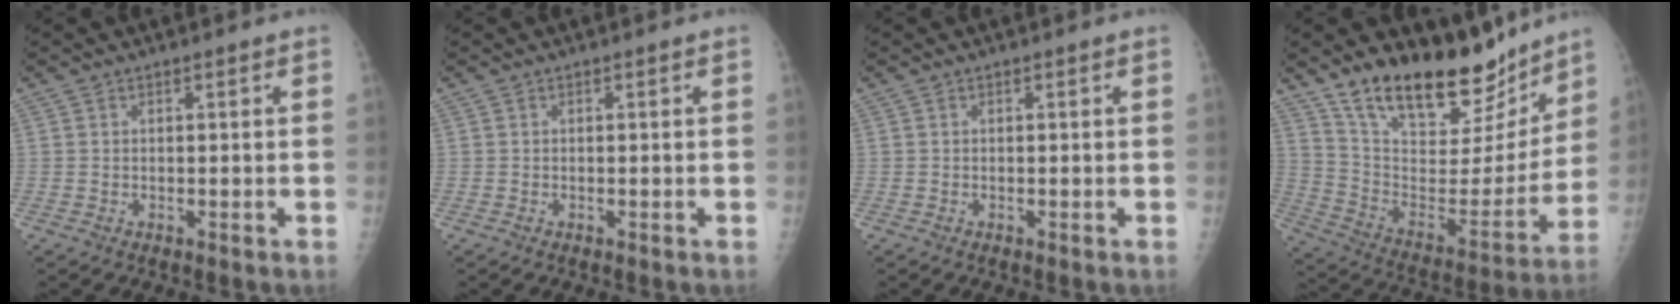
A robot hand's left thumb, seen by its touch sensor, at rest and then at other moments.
{"total": 0.0}
{"total": 0.0}
{"total": 24.6, "force": [19.1, 9.8, 11.9], "torque": [-0.152, -0.096, 0.313]}